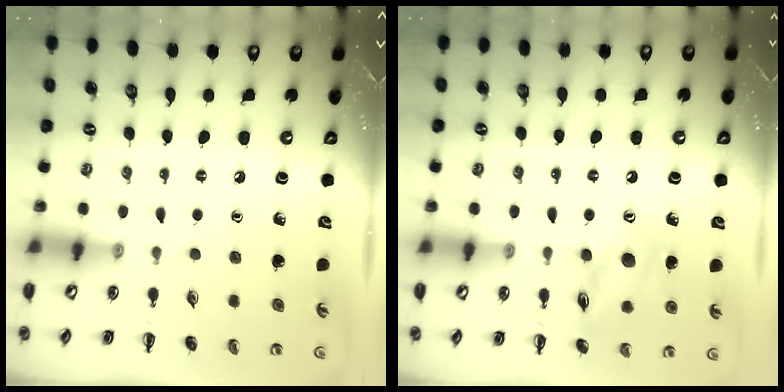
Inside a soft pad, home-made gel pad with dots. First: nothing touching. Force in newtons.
{"total": 12.4, "press": 12.4, "slide": 1.1}